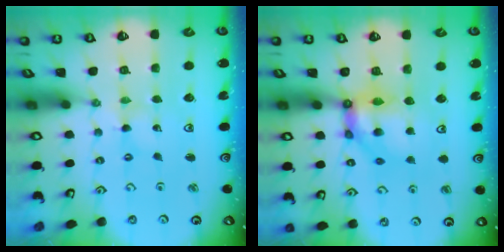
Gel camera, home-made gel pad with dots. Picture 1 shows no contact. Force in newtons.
{"total": 10.4, "press": 10.4, "slide": 1.1}